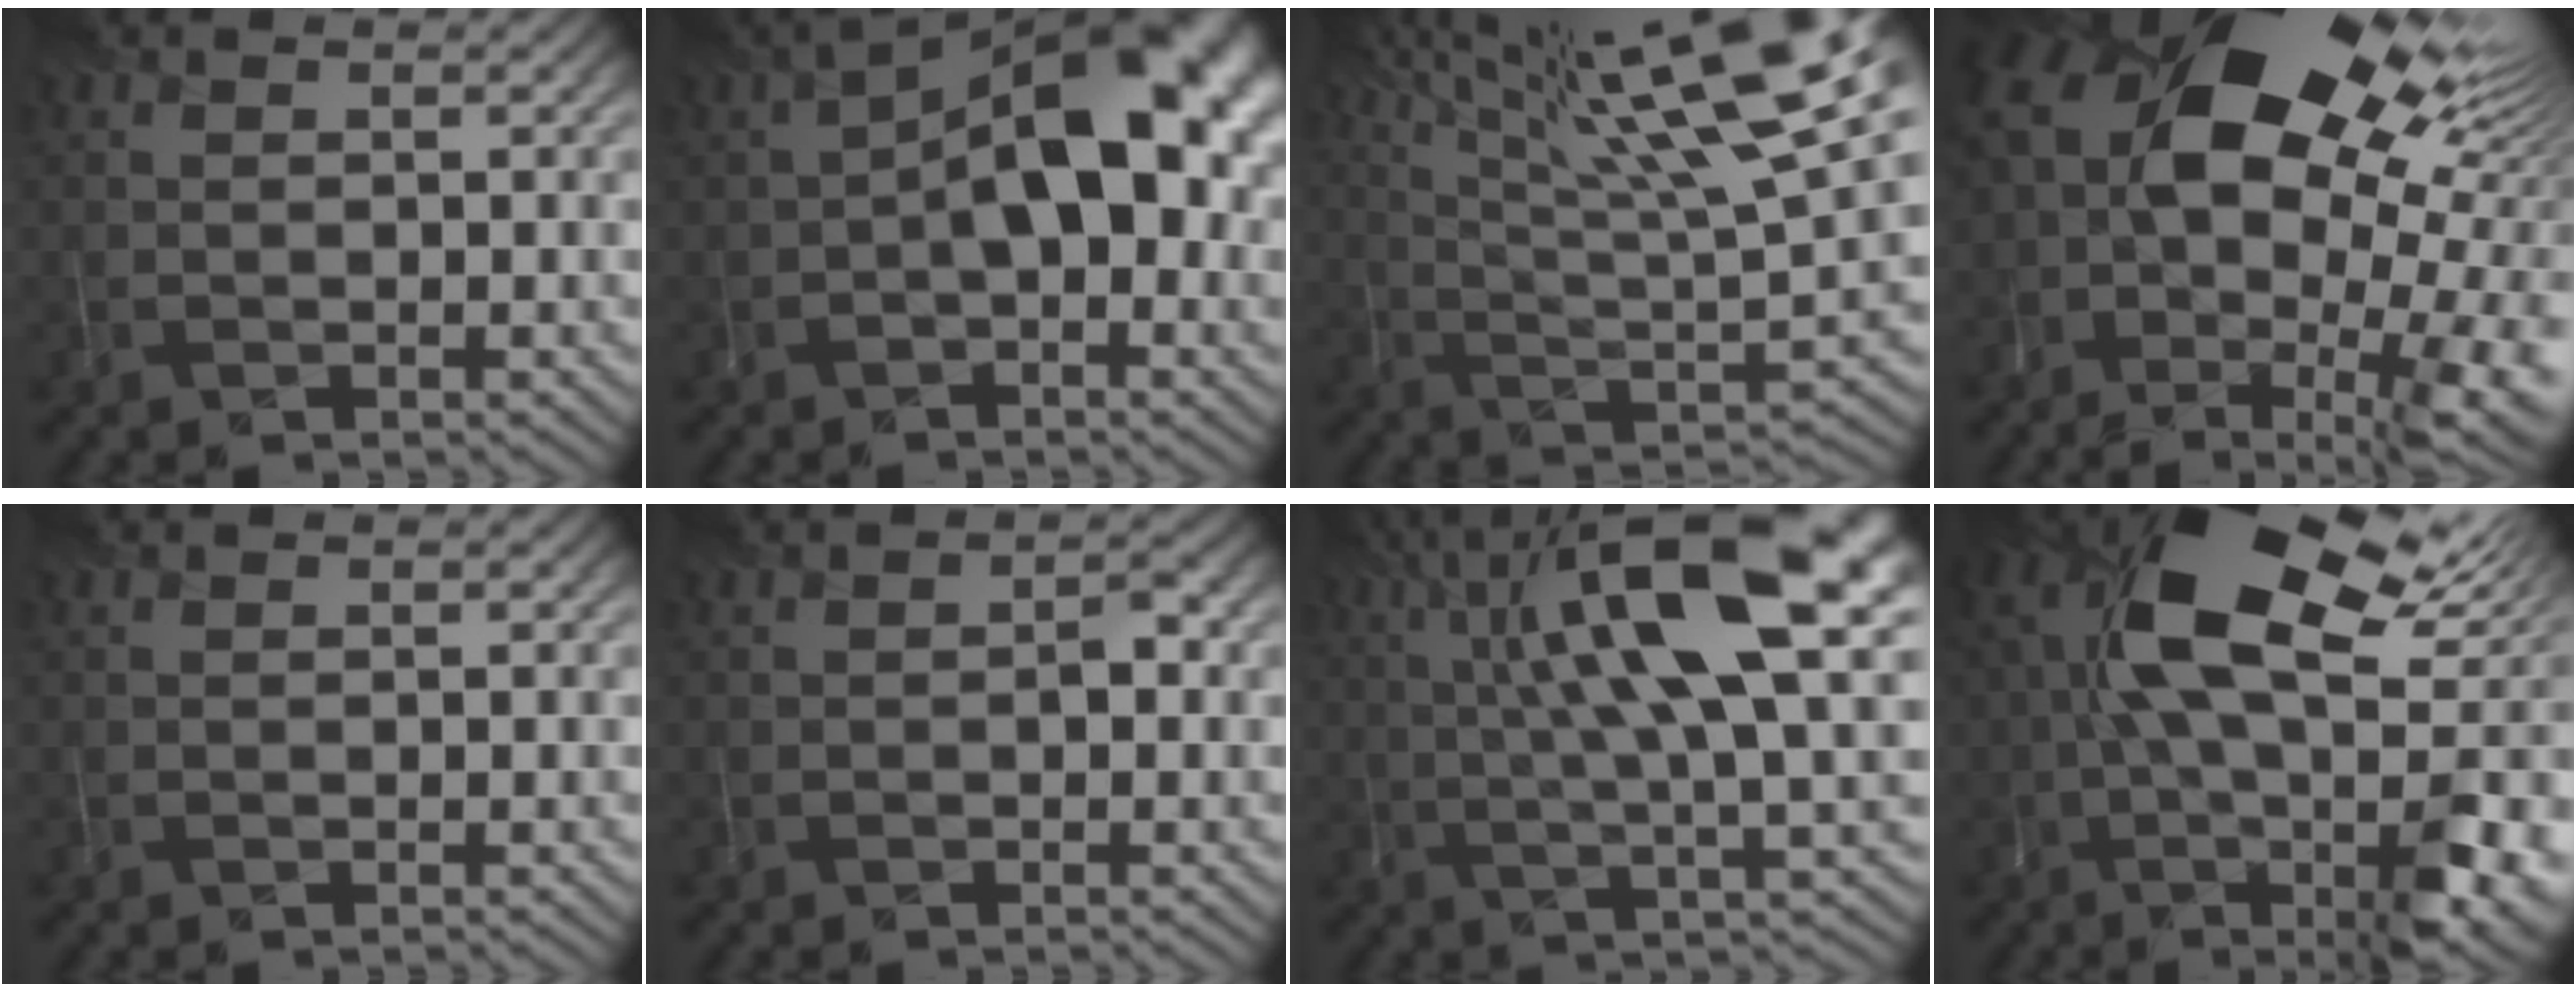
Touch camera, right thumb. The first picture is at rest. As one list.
[{"total": 14.2, "force": [-0.2, 7.1, 12.3], "torque": [-0.165, 0.018, -0.008]}, {"total": 19.1, "force": [10.0, 5.2, 15.4], "torque": [-0.256, 0.013, 0.170]}, {"total": 20.3, "force": [2.1, 11.7, 16.4], "torque": [-0.257, 0.003, 0.068]}, {"total": 0.0}, {"total": 1.2, "force": [-0.5, 0.4, 1.0], "torque": [-0.010, 0.002, -0.006]}, {"total": 16.0, "force": [5.0, 4.7, 14.4], "torque": [-0.251, 0.012, 0.092]}, {"total": 19.4, "force": [2.1, 8.1, 17.4], "torque": [-0.286, 0.013, 0.048]}]